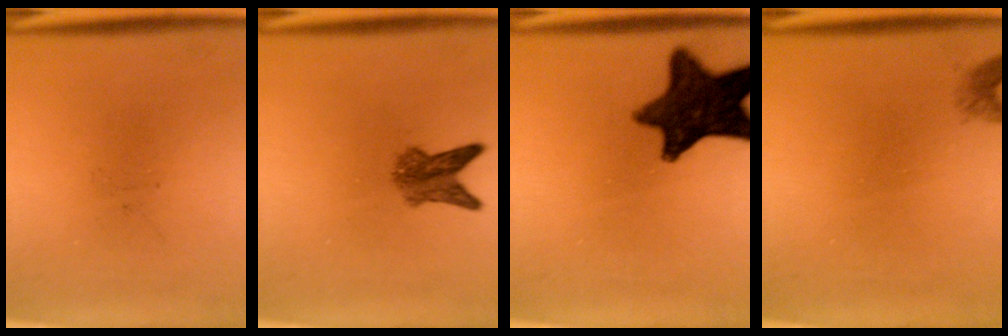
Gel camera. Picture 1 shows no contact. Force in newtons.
{"total": 4.0}
{"total": 12.8}
{"total": 1.2}